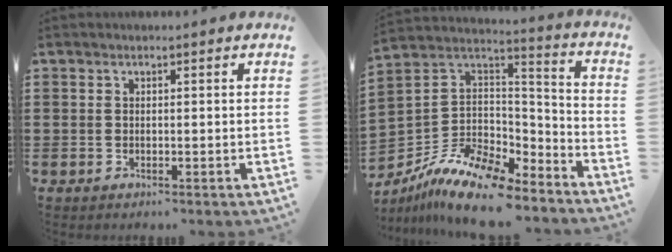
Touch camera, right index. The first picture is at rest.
{"total": 12.1, "force": [-9.2, 4.9, 6.1], "torque": [-0.132, 0.020, -0.175]}